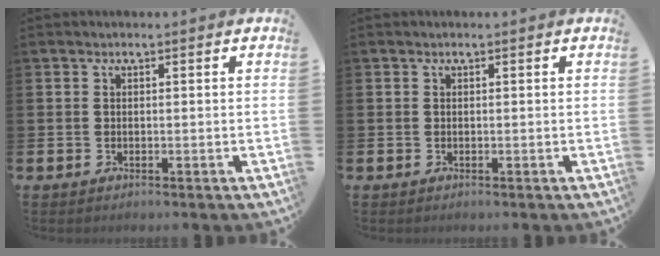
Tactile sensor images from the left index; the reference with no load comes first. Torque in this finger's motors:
{"motor_torque": [-0.01, 0.00, 0.00, 0.00]}